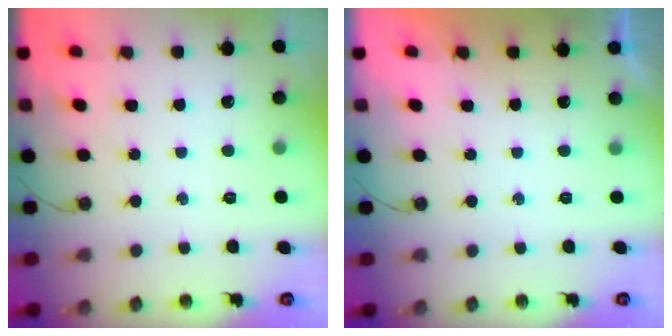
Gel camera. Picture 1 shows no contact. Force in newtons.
{"total": 0.0}